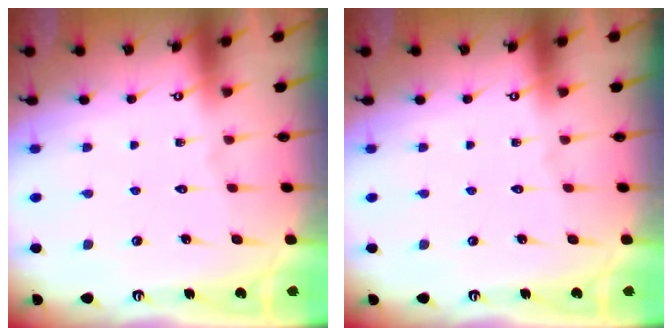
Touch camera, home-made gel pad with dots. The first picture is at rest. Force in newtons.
{"total": 0.0}